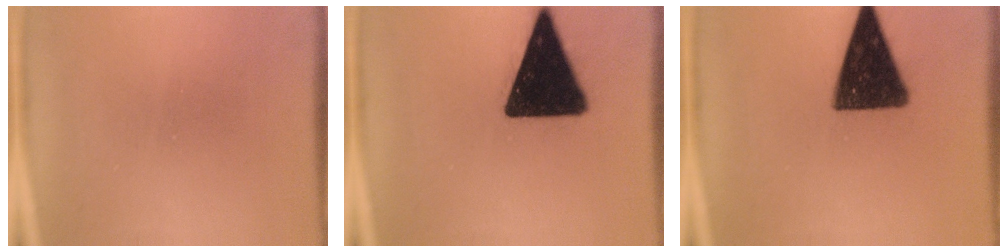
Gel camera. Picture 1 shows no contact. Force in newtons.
{"total": 18.8}
{"total": 14.6}